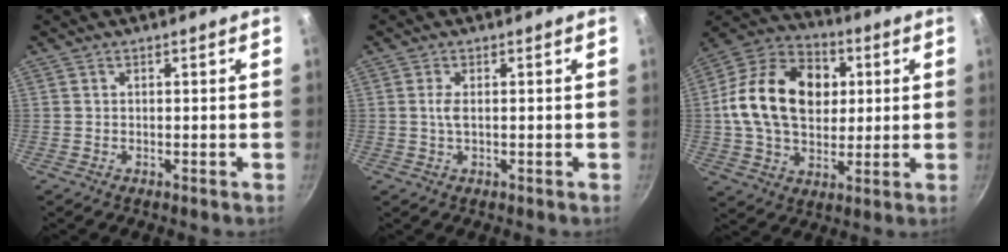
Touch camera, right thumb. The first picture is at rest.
{"total": 2.0, "force": [0.1, 0.7, 1.8], "torque": [-0.042, 0.001, 0.003]}
{"total": 21.0, "force": [3.0, 15.2, 14.3], "torque": [-0.217, 0.021, 0.040]}